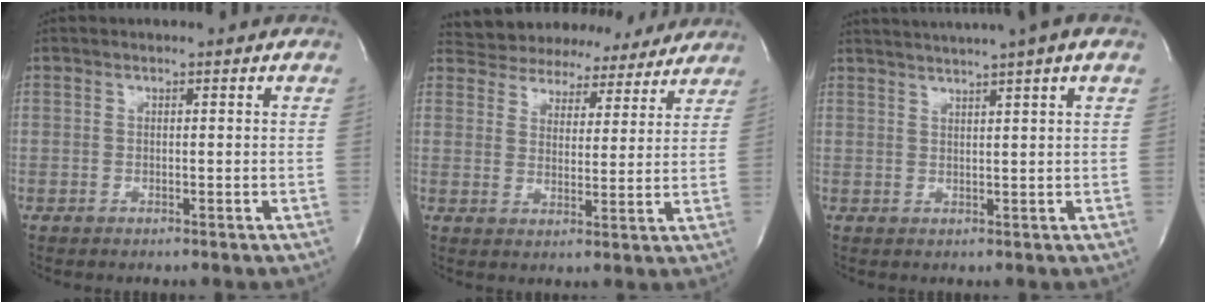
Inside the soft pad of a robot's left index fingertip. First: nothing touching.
{"total": 16.5, "force": [15.1, 6.0, 2.8], "torque": [-0.044, 0.018, 0.195]}
{"total": 10.1, "force": [8.0, -0.9, 6.0], "torque": [-0.100, 0.027, 0.098]}